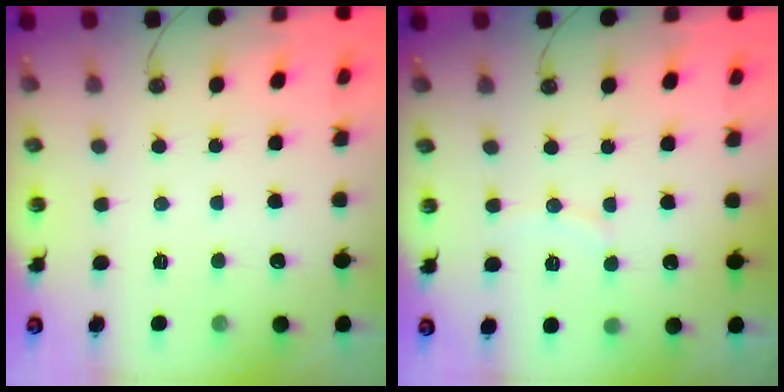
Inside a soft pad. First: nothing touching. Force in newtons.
{"total": 5.9, "press": 5.9, "slide": 0.7}